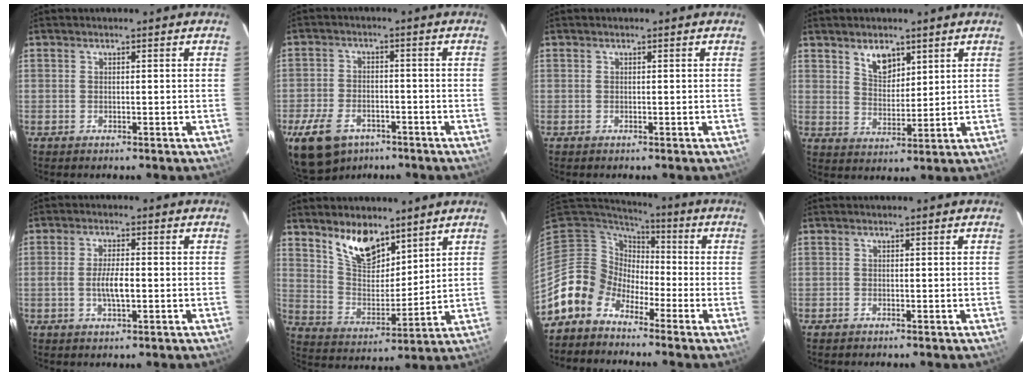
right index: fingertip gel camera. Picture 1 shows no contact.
{"total": 12.2, "force": [-7.7, 7.3, 6.0], "torque": [-0.154, -0.008, -0.129]}
{"total": 0.0}
{"total": 5.8, "force": [3.7, 3.3, 3.1], "torque": [-0.047, 0.003, 0.072]}
{"total": 4.5, "force": [-0.7, 1.2, 4.3], "torque": [-0.083, 0.000, -0.011]}
{"total": 11.3, "force": [8.1, 5.1, 6.0], "torque": [-0.108, 0.001, 0.158]}
{"total": 7.8, "force": [-4.9, 6.1, 0.1], "torque": [-0.008, 0.040, -0.114]}
{"total": 0.6, "force": [-0.5, 0.4, 0.1], "torque": [-0.003, 0.000, -0.010]}